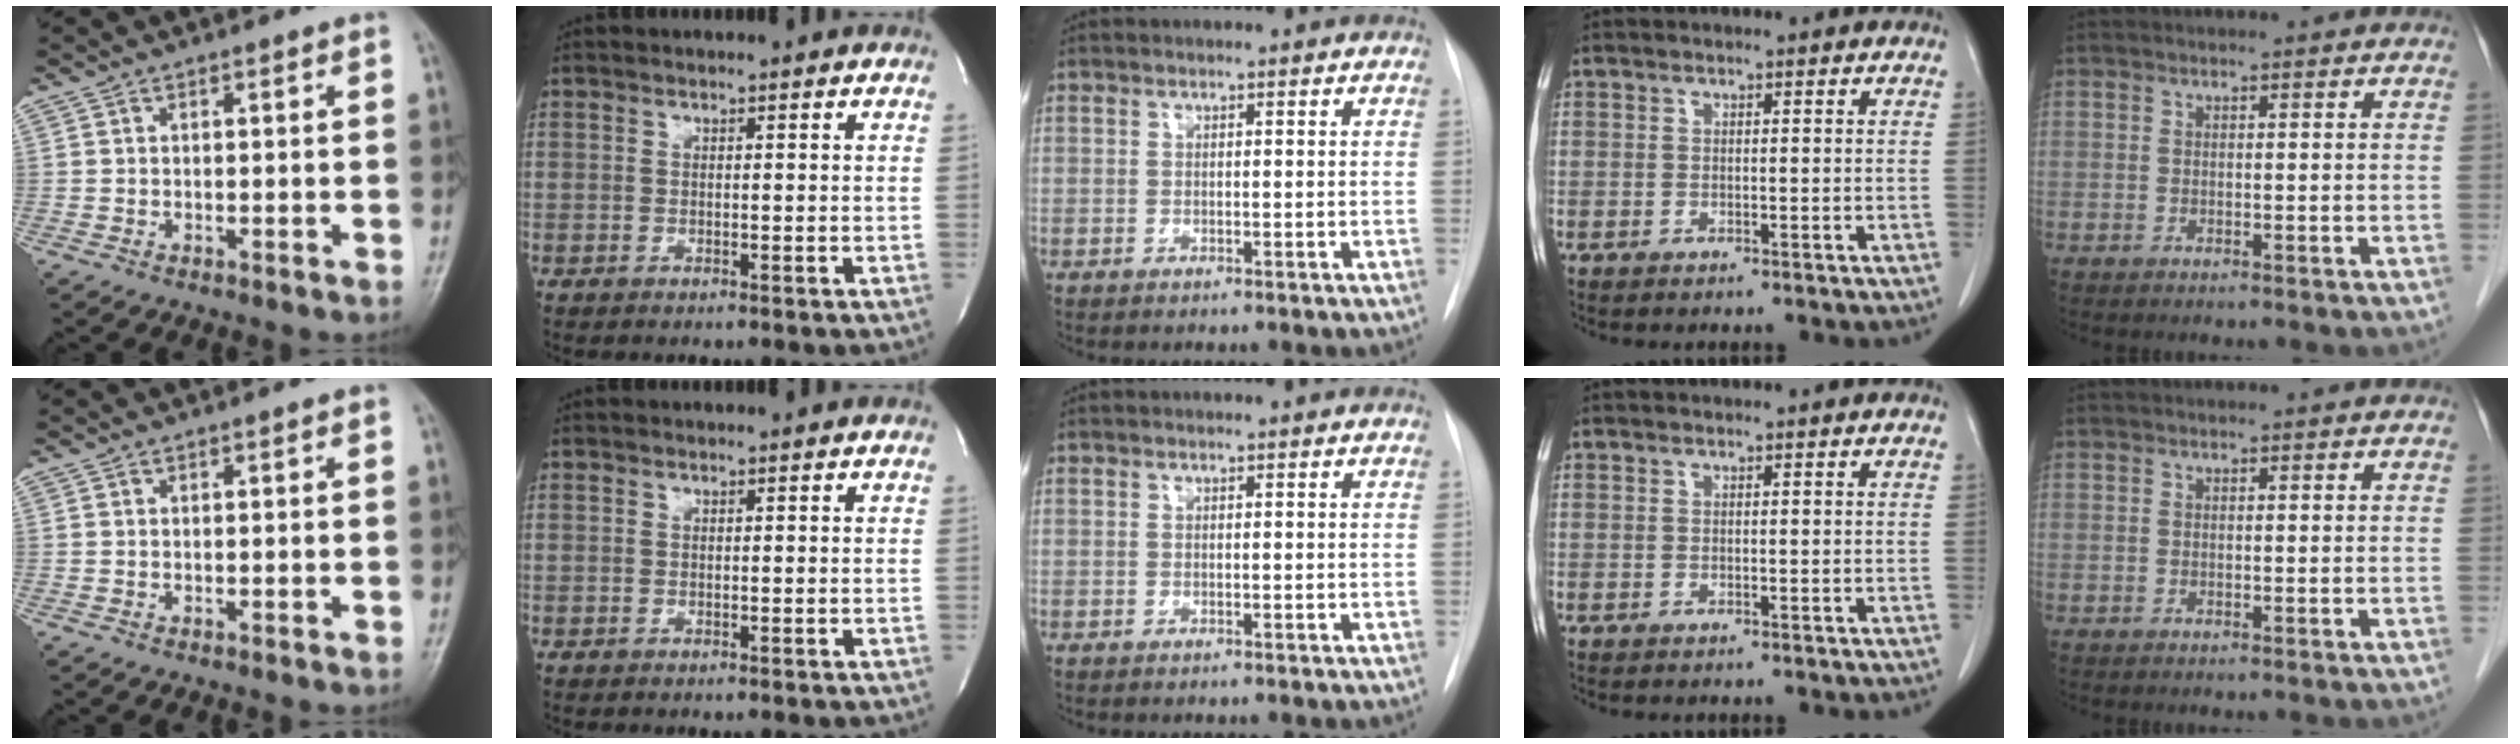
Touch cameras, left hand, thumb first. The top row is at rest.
{}